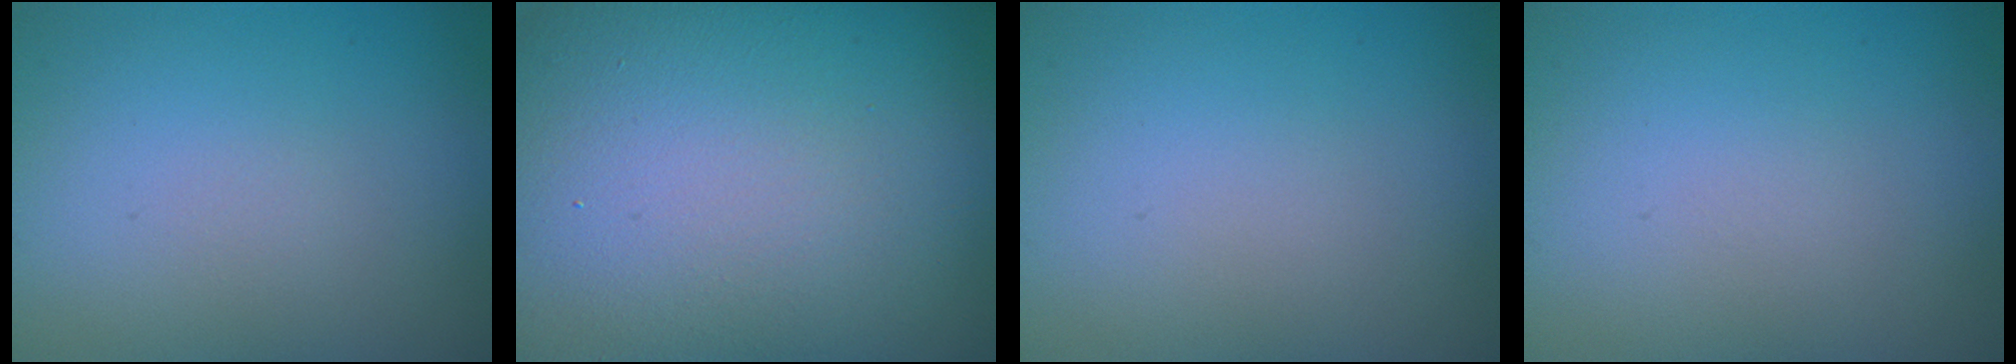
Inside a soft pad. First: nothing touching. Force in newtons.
{"total": 28.7, "press": 28.7, "slide": 0.9}
{"total": 0.0}
{"total": 0.0}